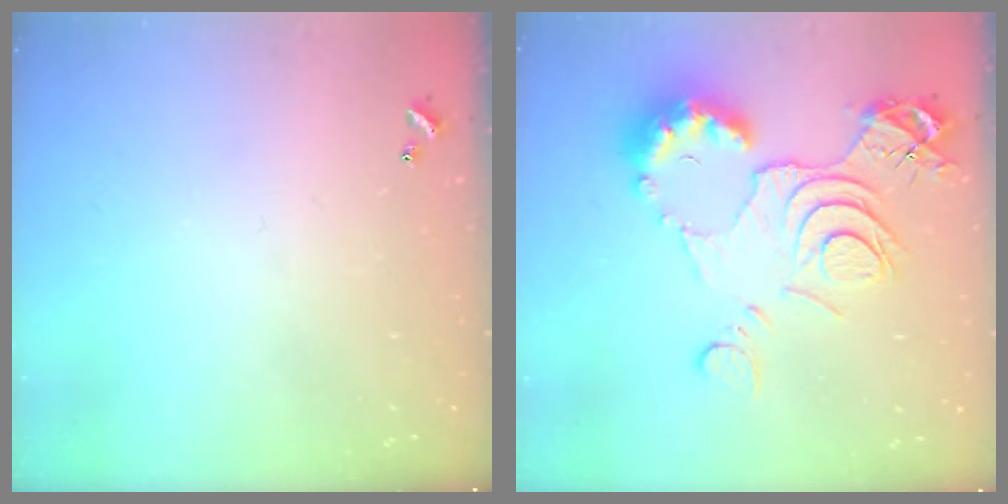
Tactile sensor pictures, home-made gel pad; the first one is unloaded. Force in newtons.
{"total": 14.5, "press": 14.5, "slide": 1.1}